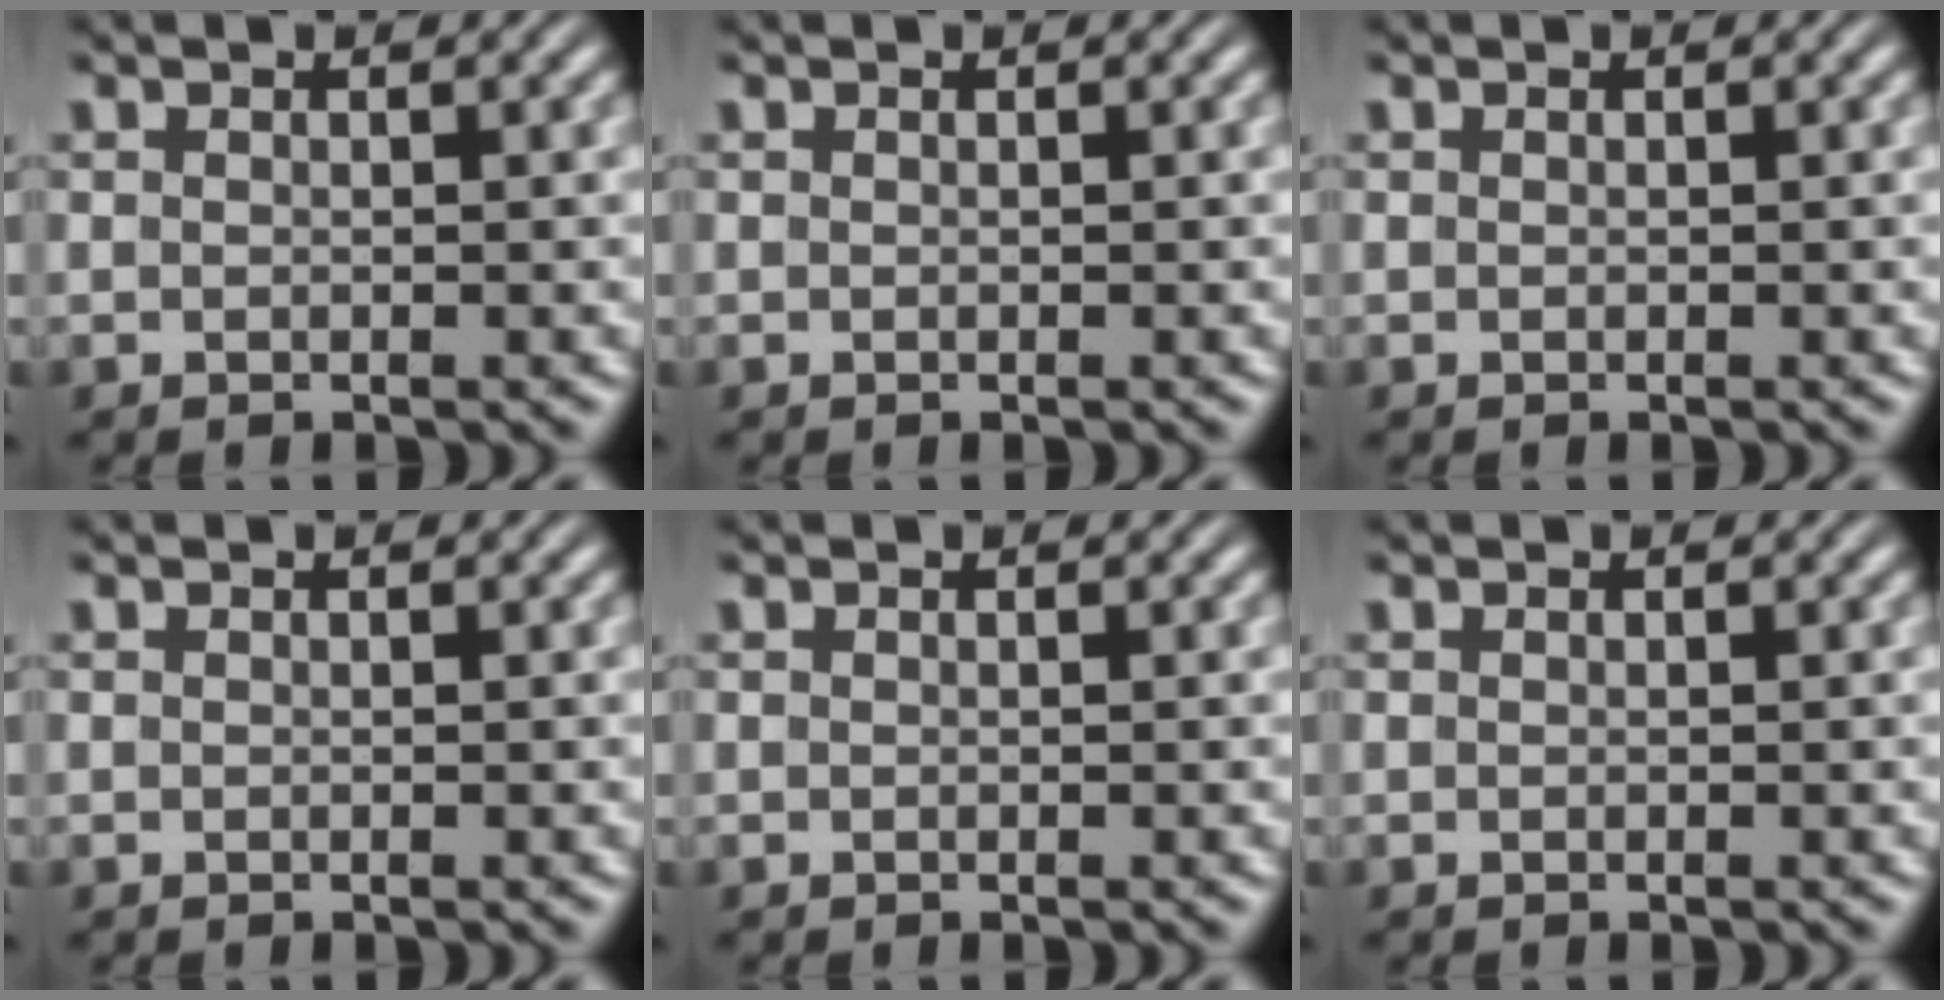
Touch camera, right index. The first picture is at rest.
{"total": 0.0}
{"total": 0.0}
{"total": 0.0}
{"total": 0.0}
{"total": 0.0}